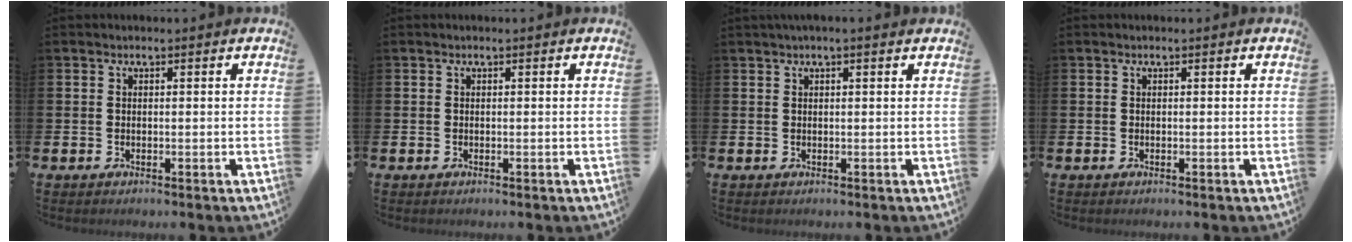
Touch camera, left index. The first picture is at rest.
{"total": 0.0}
{"total": 0.9, "force": [0.7, -0.1, 0.6], "torque": [-0.006, 0.000, 0.012]}
{"total": 0.0}